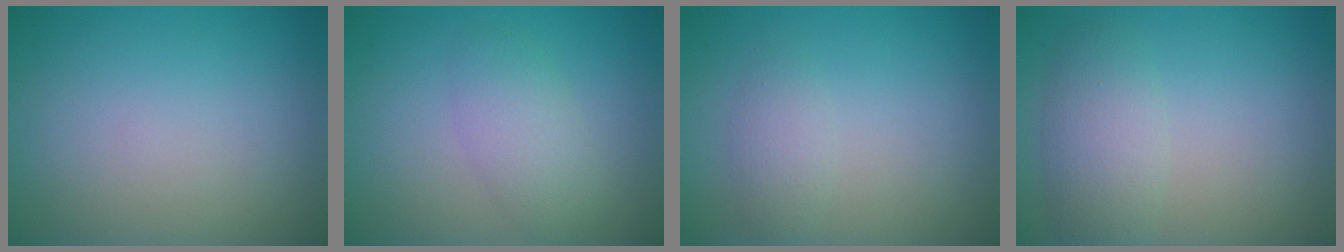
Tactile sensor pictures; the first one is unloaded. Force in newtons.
{"total": 2.7, "press": 2.7, "slide": 0.1}
{"total": 1.6, "press": 1.6, "slide": 0.1}
{"total": 3.2, "press": 3.2, "slide": 0.1}